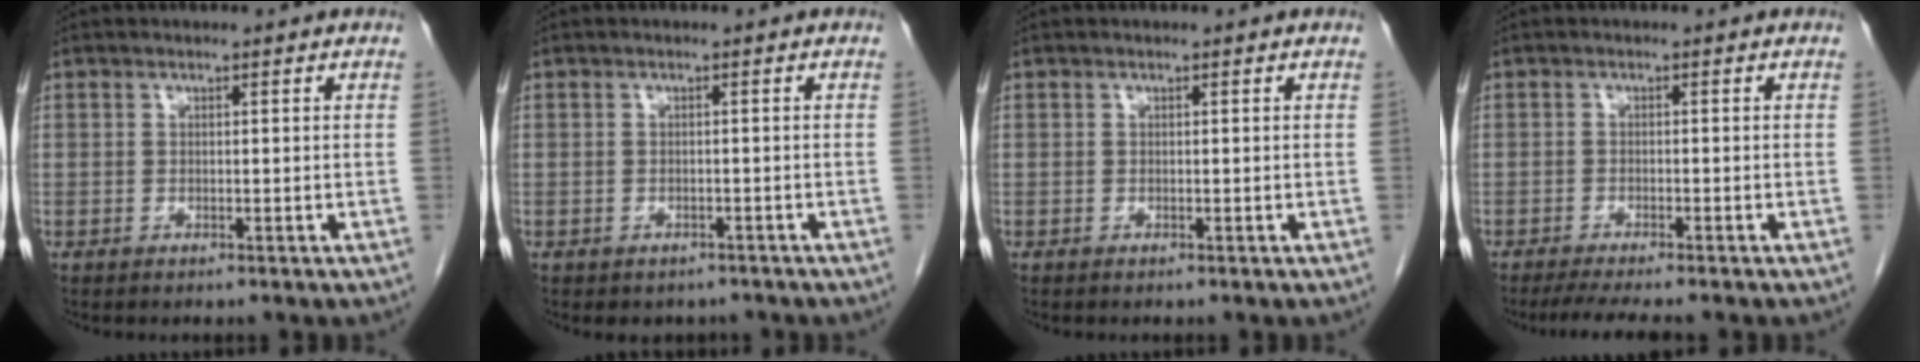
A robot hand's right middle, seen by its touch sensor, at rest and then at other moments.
{"total": 2.8, "force": [-2.3, 1.6, 0.4], "torque": [-0.003, 0.005, -0.028]}
{"total": 0.0}
{"total": 5.5, "force": [-4.6, 0.2, 3.0], "torque": [-0.041, -0.013, -0.073]}